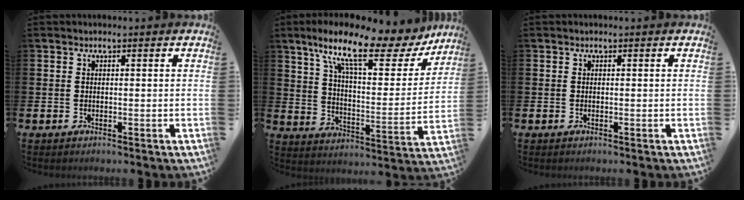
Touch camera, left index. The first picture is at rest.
{"total": 12.9, "force": [9.2, 3.6, 8.3], "torque": [-0.179, -0.046, 0.148]}
{"total": 0.0}